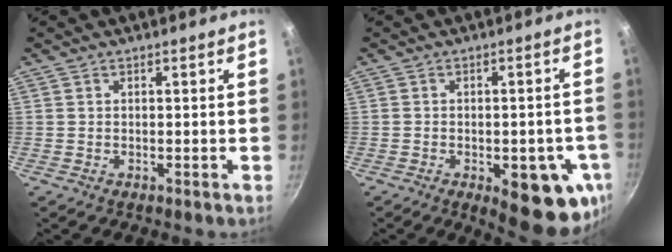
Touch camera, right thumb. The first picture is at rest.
{"total": 14.2, "force": [-4.8, 6.0, 11.9], "torque": [-0.102, 0.000, -0.055]}